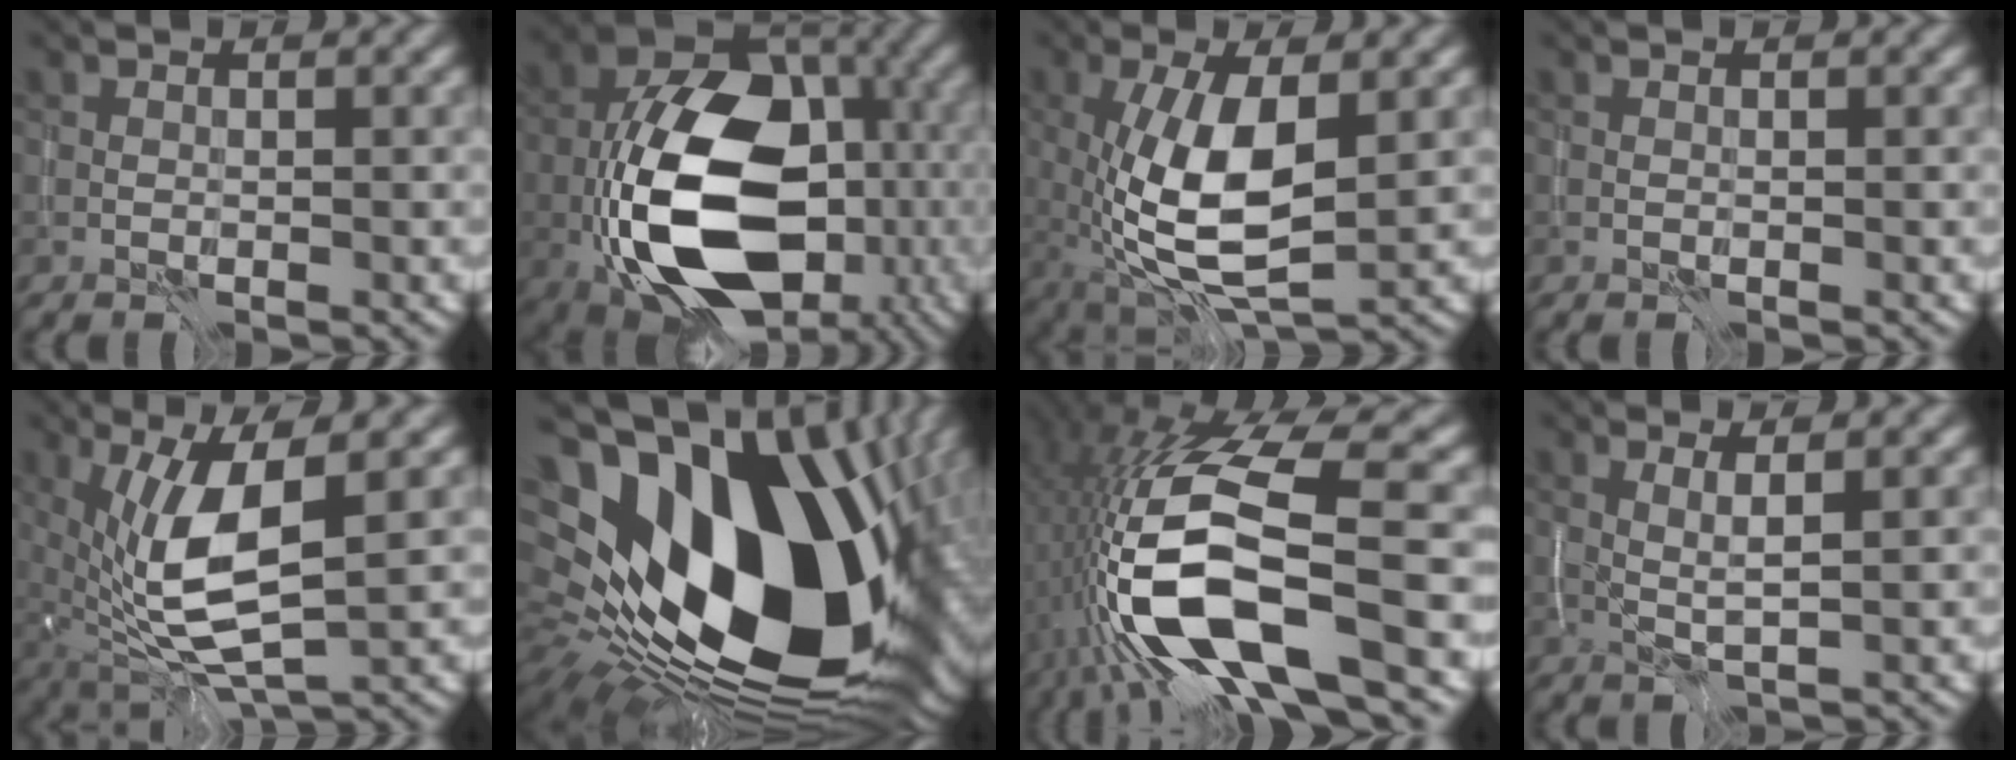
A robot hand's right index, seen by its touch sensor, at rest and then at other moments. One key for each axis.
{"total": 16.0, "fx": -4.9, "fy": 9.7, "fz": 11.6, "tx": -0.190, "ty": -0.009, "tz": -0.086}
{"total": 9.0, "fx": -0.3, "fy": 3.7, "fz": 8.2, "tx": -0.173, "ty": -0.010, "tz": -0.006}
{"total": 0.0}
{"total": 8.8, "fx": 1.0, "fy": 3.0, "fz": 8.2, "tx": -0.174, "ty": -0.011, "tz": 0.021}
{"total": 22.1, "fx": 1.5, "fy": 12.6, "fz": 18.1, "tx": -0.299, "ty": -0.033, "tz": 0.034}
{"total": 14.5, "fx": -4.7, "fy": 4.4, "fz": 13.0, "tx": -0.261, "ty": -0.007, "tz": -0.083}
{"total": 2.2, "fx": 0.7, "fy": 0.4, "fz": 2.1, "tx": -0.038, "ty": -0.006, "tz": 0.013}